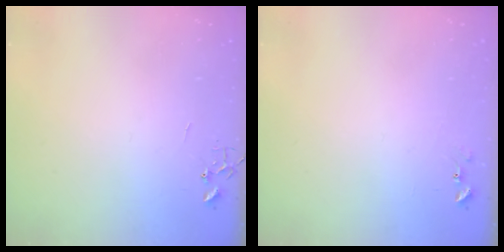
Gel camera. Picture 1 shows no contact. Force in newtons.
{"total": 6.0, "press": 5.9, "slide": 0.6}